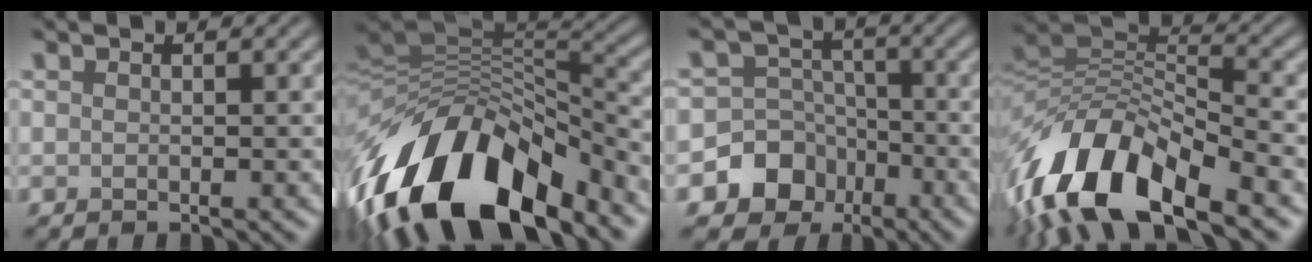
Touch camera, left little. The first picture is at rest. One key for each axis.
{"total": 15.0, "fx": -7.0, "fy": 7.4, "fz": 11.0, "tx": -0.200, "ty": 0.008, "tz": -0.122}
{"total": 8.4, "fx": -4.1, "fy": 7.2, "fz": 1.4, "tx": -0.010, "ty": -0.007, "tz": -0.096}
{"total": 13.7, "fx": -6.7, "fy": 6.3, "fz": 10.1, "tx": -0.193, "ty": 0.007, "tz": -0.128}